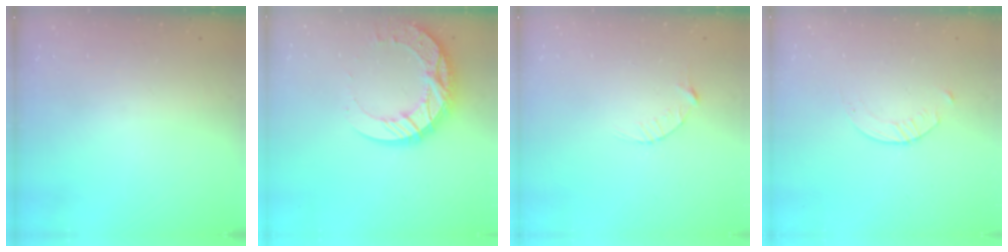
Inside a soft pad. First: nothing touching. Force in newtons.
{"total": 14.6, "press": 14.5, "slide": 1.1}
{"total": 2.9, "press": 2.9, "slide": 0.4}
{"total": 2.8, "press": 2.7, "slide": 0.3}